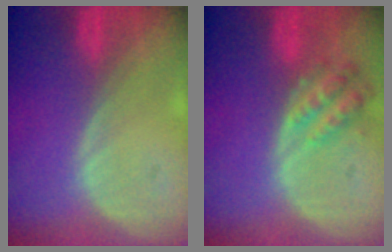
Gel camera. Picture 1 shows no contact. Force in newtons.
{"total": 6.0, "press": 5.5, "slide": 2.4}